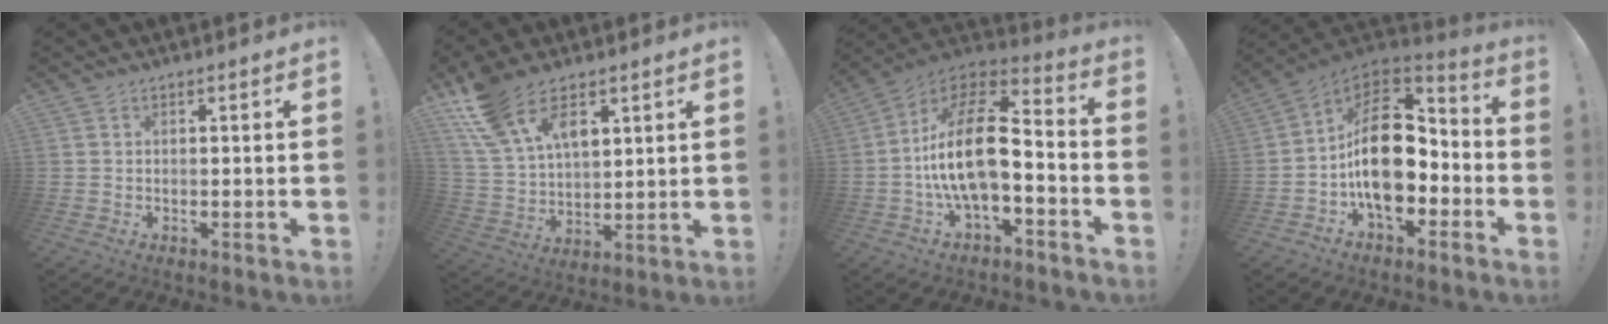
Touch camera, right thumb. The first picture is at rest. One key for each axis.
{"total": 15.9, "fx": 9.4, "fy": 8.9, "fz": 9.3, "tx": -0.183, "ty": -0.045, "tz": 0.178}
{"total": 18.8, "fx": -2.1, "fy": 8.9, "fz": 16.4, "tx": -0.301, "ty": 0.017, "tz": -0.034}
{"total": 21.0, "fx": -0.4, "fy": 12.9, "fz": 16.6, "tx": -0.279, "ty": 0.017, "tz": 0.005}